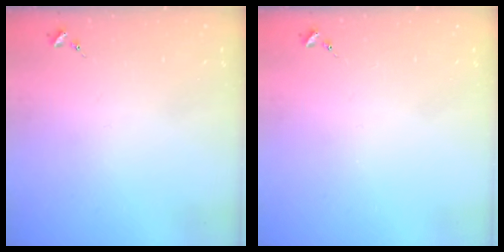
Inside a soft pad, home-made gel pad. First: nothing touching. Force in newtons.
{"total": 0.0}